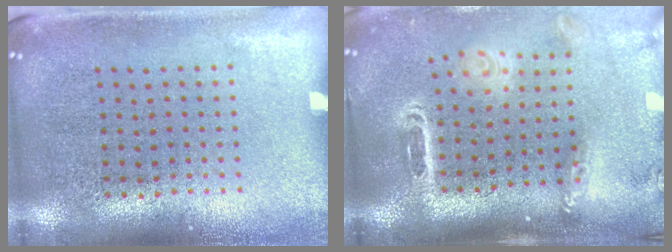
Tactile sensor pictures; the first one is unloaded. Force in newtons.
{"total": 2.6, "press": 1.9, "slide": 1.8}